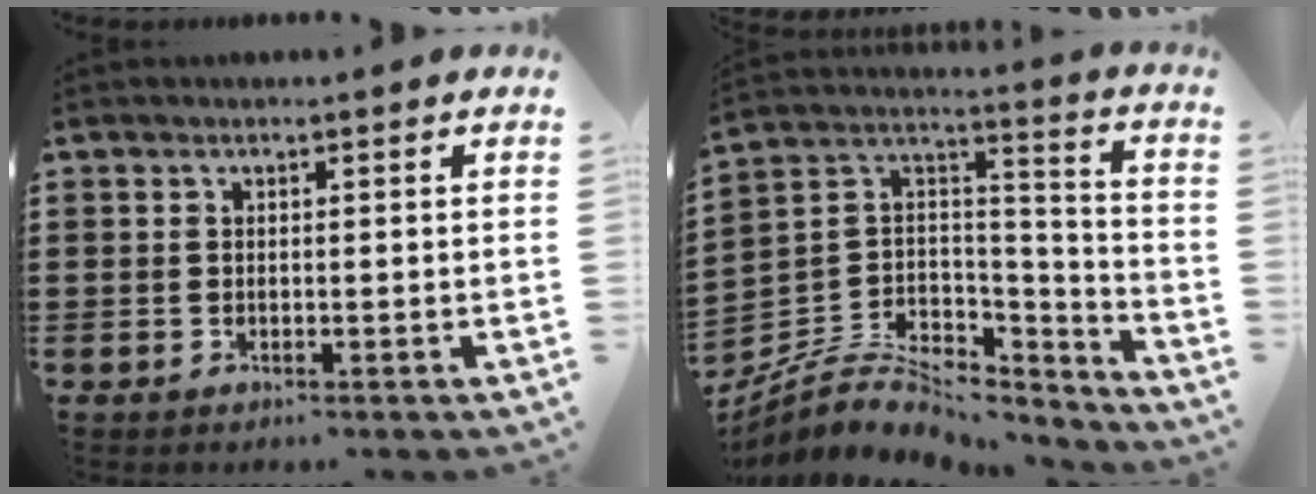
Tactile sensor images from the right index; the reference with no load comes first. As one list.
[{"total": 7.1, "force": [-4.5, 4.6, 2.8], "torque": [-0.070, 0.000, -0.083]}]